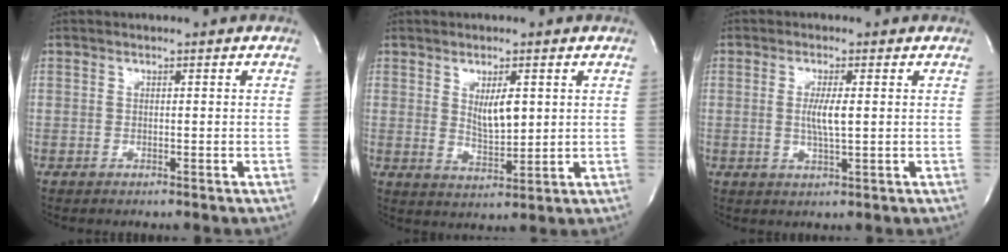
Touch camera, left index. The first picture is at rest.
{"total": 5.1, "force": [1.6, 1.7, 4.5], "torque": [-0.082, -0.007, 0.034]}
{"total": 3.8, "force": [0.3, 0.4, 3.8], "torque": [-0.075, -0.004, 0.006]}